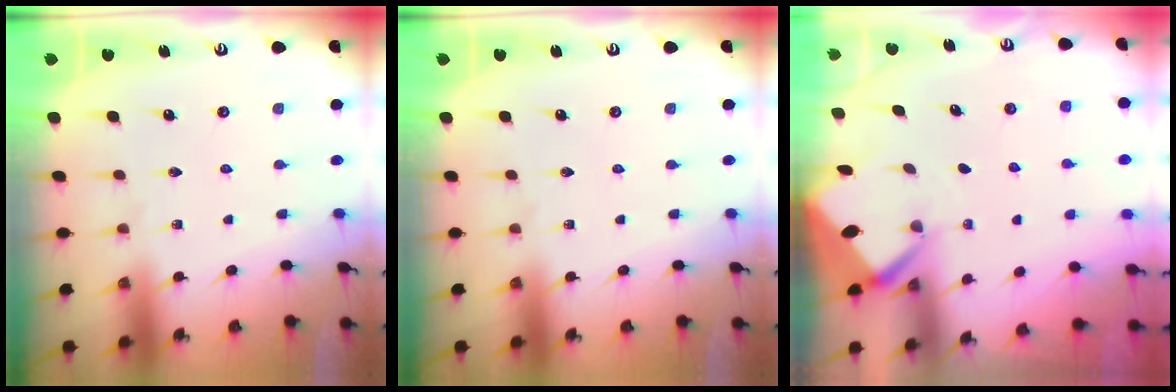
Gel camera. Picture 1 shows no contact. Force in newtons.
{"total": 0.0}
{"total": 2.8, "press": 2.8, "slide": 0.2}